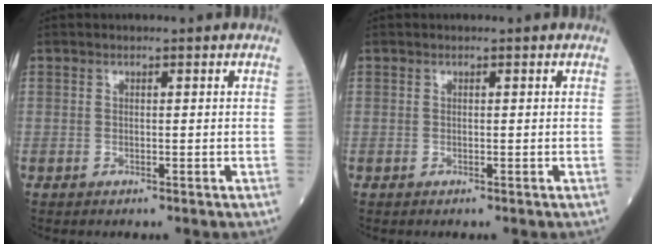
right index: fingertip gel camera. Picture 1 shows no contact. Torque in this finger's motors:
{"motor_torque": [0.00, 0.00, 0.00, -0.01]}